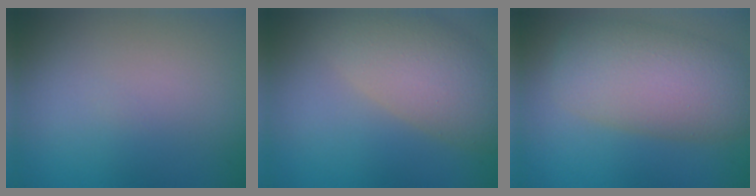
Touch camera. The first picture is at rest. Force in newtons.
{"total": 6.9, "press": 6.9, "slide": 0.5}
{"total": 7.7, "press": 7.7, "slide": 0.6}